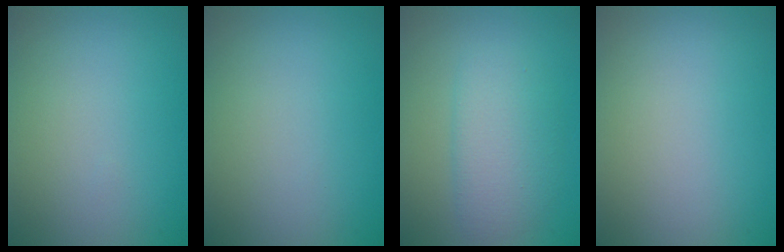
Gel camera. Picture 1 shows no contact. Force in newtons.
{"total": 0.0}
{"total": 3.6, "press": 3.6, "slide": 0.1}
{"total": 0.0}